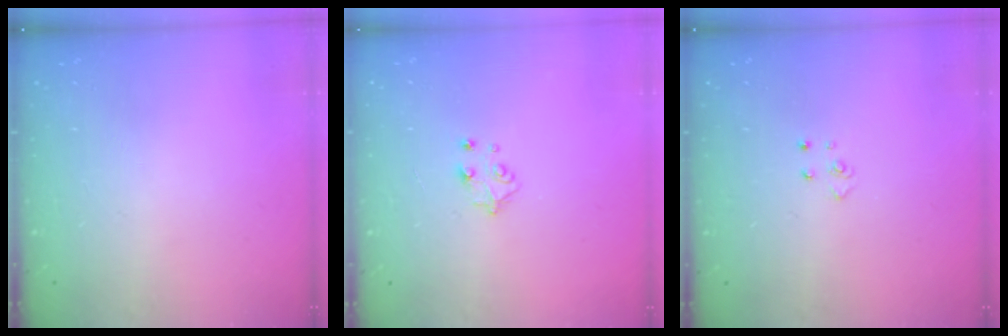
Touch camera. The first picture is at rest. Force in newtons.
{"total": 5.4, "press": 5.4, "slide": 0.4}
{"total": 2.6, "press": 2.6, "slide": 0.3}